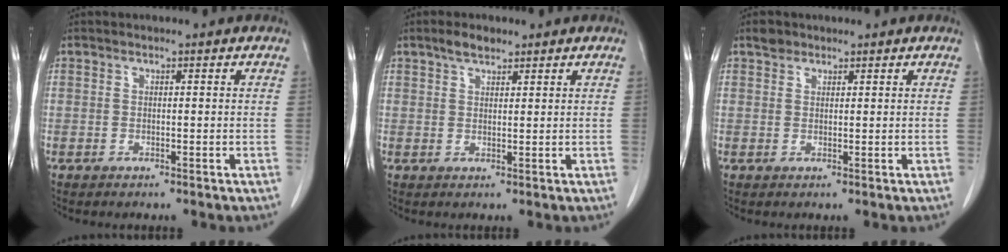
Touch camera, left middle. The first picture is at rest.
{"total": 2.7, "force": [2.1, 1.0, 1.4], "torque": [-0.033, 0.006, 0.036]}
{"total": 1.5, "force": [1.2, 0.9, 0.3], "torque": [-0.007, 0.005, 0.018]}